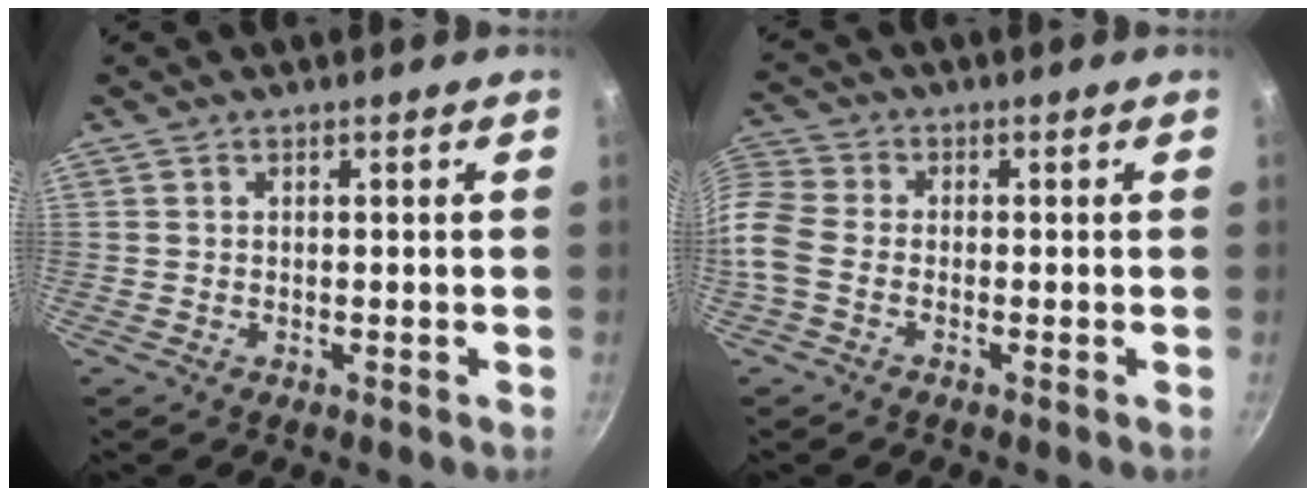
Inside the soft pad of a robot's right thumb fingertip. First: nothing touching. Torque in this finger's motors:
{"motor_torque": [-0.16, 0.44, 0.87, -0.50, 0.30]}